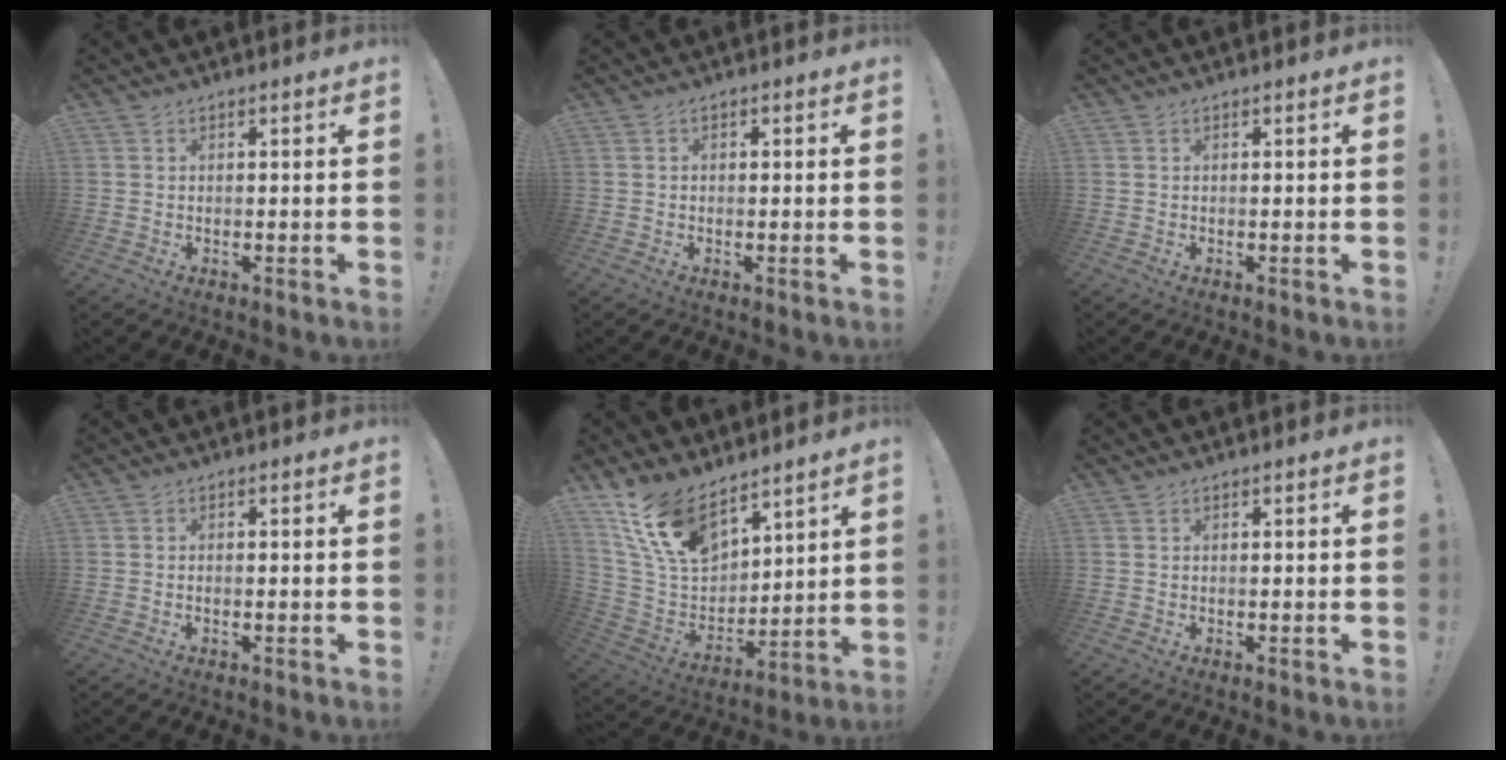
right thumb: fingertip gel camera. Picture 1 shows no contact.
{"total": 0.6, "force": [-0.2, 0.5, 0.2], "torque": [-0.005, 0.003, -0.004]}
{"total": 0.0}
{"total": 0.7, "force": [-0.5, 0.1, 0.5], "torque": [-0.010, 0.001, -0.009]}
{"total": 16.9, "force": [11.8, 8.7, 8.5], "torque": [-0.171, -0.072, 0.226]}
{"total": 0.0}